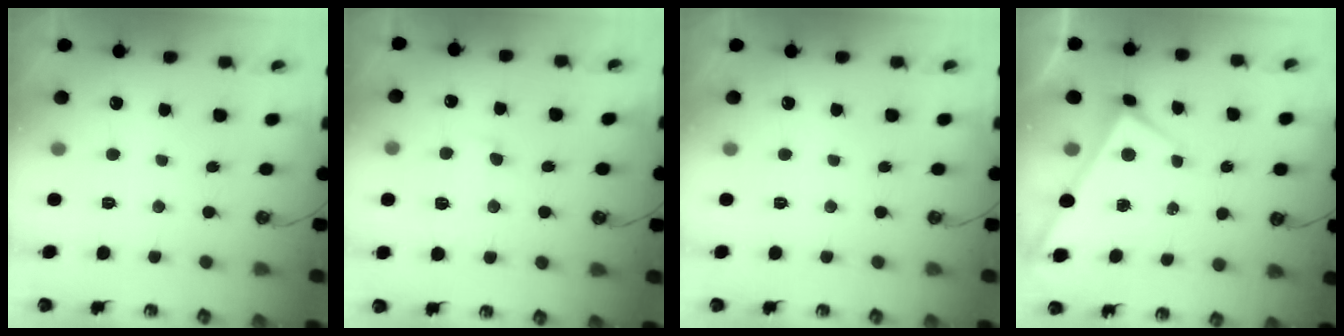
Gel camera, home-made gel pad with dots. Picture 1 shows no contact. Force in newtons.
{"total": 1.1, "press": 0.7, "slide": 0.9}
{"total": 0.0}
{"total": 1.9, "press": 1.9, "slide": 0.2}